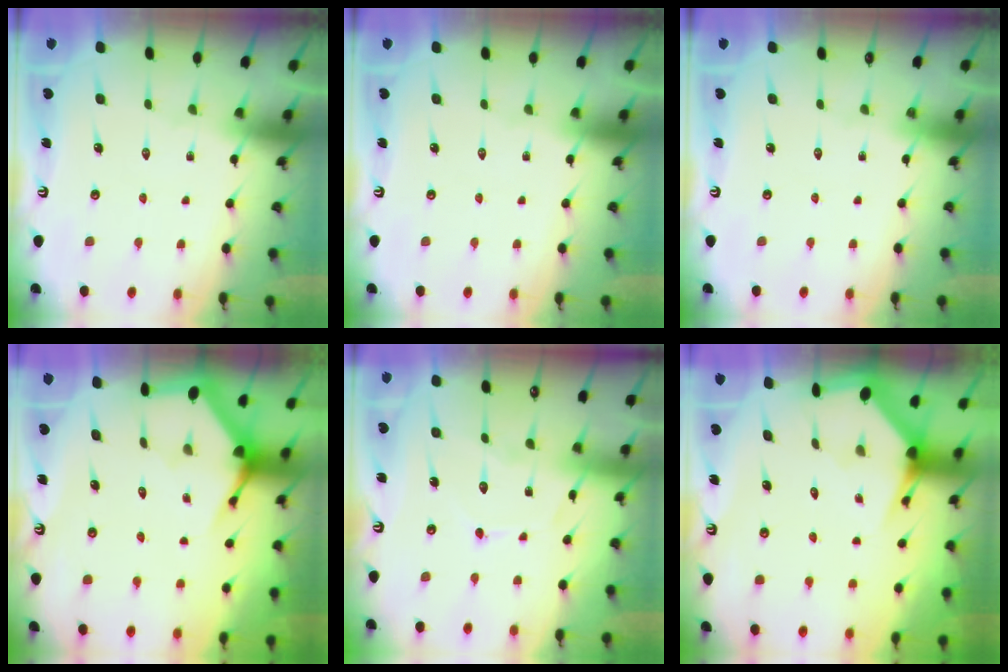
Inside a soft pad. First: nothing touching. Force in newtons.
{"total": 0.0}
{"total": 0.0}
{"total": 3.7, "press": 3.7, "slide": 0.4}
{"total": 8.5, "press": 8.5, "slide": 0.7}
{"total": 3.7, "press": 3.7, "slide": 0.5}